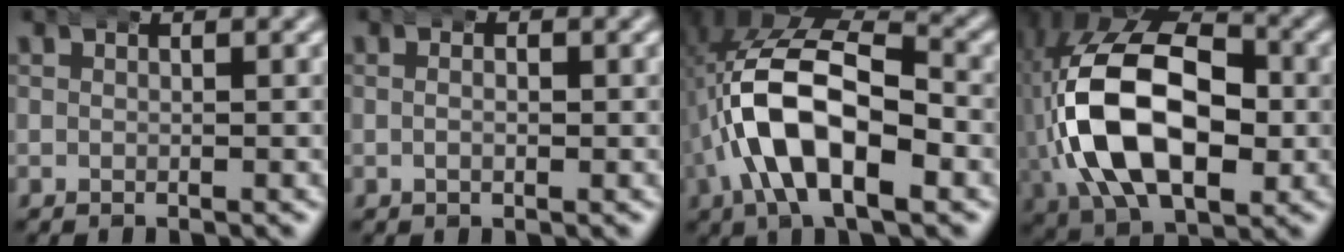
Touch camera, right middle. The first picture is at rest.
{"total": 1.2, "force": [-0.3, 0.5, 1.1], "torque": [-0.008, 0.003, -0.009]}
{"total": 12.5, "force": [0.2, 7.2, 10.2], "torque": [-0.194, -0.002, -0.003]}
{"total": 16.3, "force": [0.3, 10.4, 12.5], "torque": [-0.255, -0.018, 0.010]}